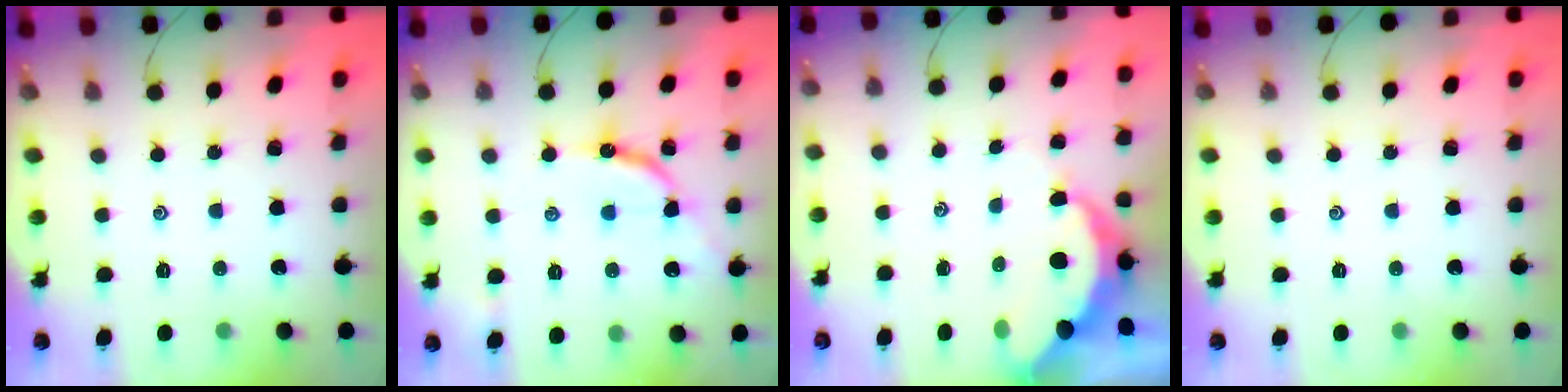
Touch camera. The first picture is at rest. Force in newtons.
{"total": 10.5, "press": 10.4, "slide": 1.0}
{"total": 8.8, "press": 8.7, "slide": 1.0}
{"total": 0.0}